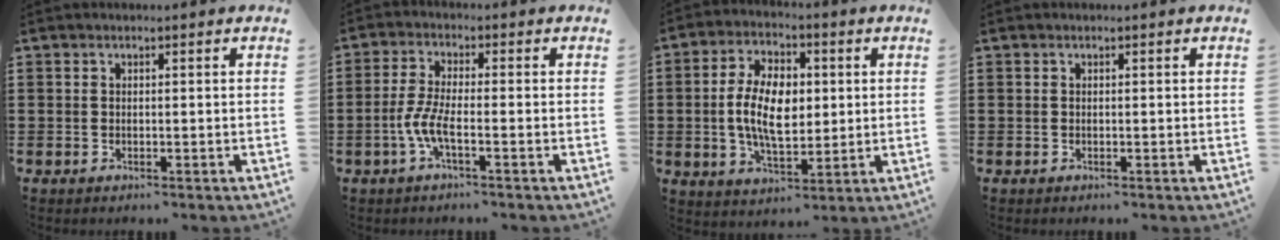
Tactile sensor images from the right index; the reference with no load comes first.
{"total": 4.9, "force": [-1.9, 1.0, 4.4], "torque": [-0.110, -0.012, -0.045]}
{"total": 10.0, "force": [0.2, 5.6, 8.3], "torque": [-0.168, 0.012, 0.000]}
{"total": 0.0}